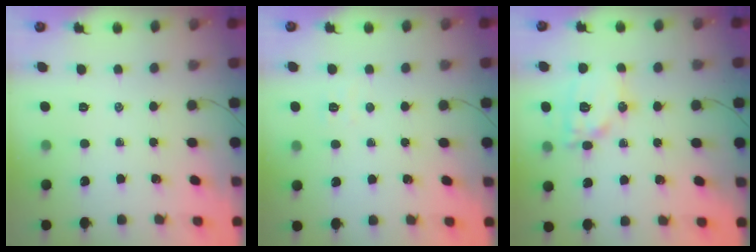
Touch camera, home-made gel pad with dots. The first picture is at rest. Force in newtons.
{"total": 2.4, "press": 2.3, "slide": 0.8}
{"total": 12.9, "press": 12.9, "slide": 0.9}